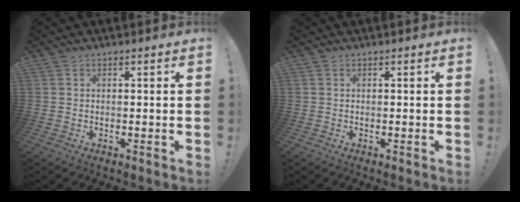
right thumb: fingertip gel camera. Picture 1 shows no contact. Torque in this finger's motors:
{"motor_torque": [0.18, -0.18, -0.31, 0.10, -0.08]}